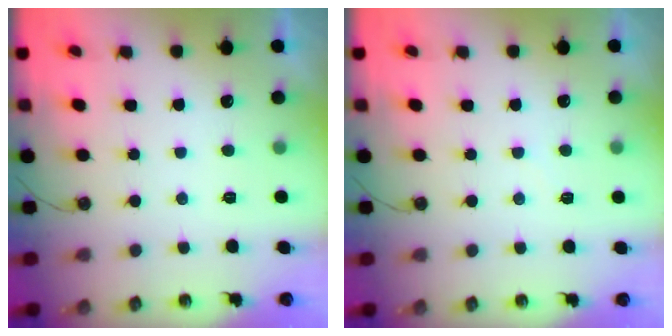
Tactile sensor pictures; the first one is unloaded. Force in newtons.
{"total": 3.0, "press": 3.0, "slide": 0.4}